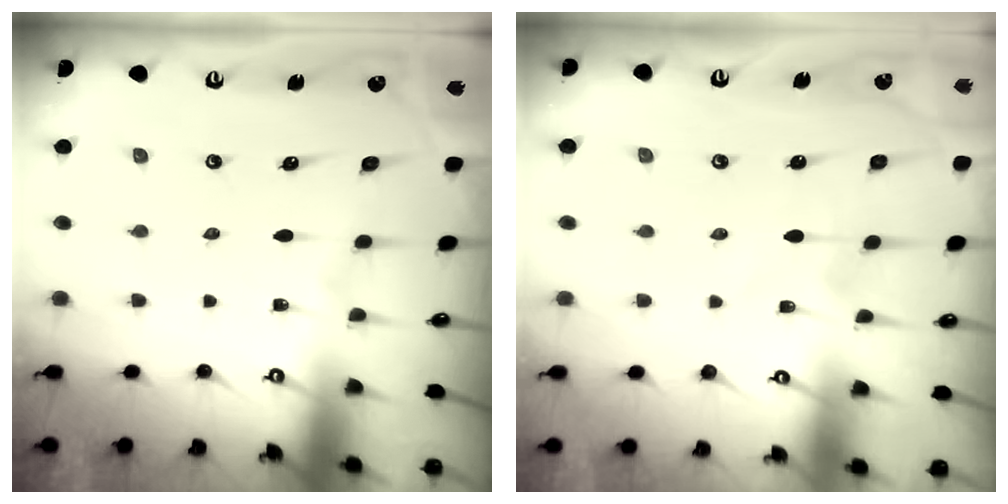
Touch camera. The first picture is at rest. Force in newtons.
{"total": 2.7, "press": 2.7, "slide": 0.2}